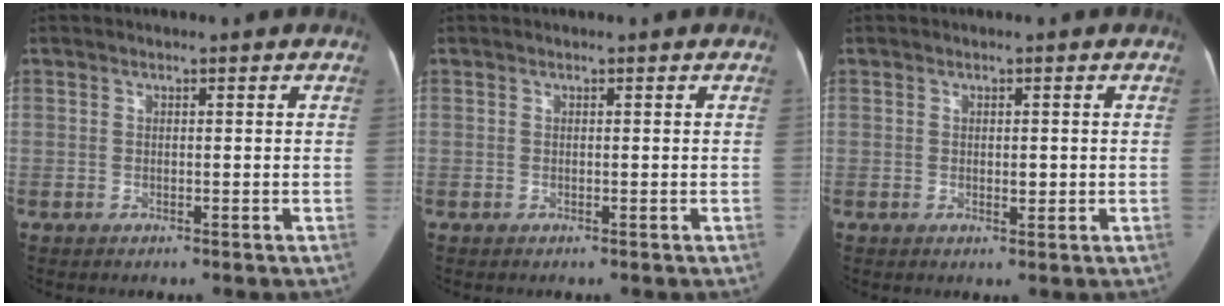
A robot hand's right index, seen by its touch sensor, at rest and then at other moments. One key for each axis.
{"total": 0.0}
{"total": 1.9, "fx": -0.1, "fy": 1.0, "fz": 1.6, "tx": -0.023, "ty": 0.000, "tz": 0.000}